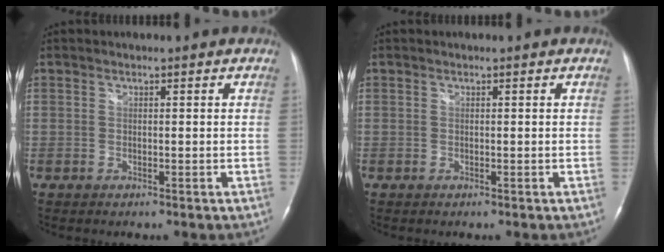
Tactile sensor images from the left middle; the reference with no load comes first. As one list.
[{"total": 0.0}]